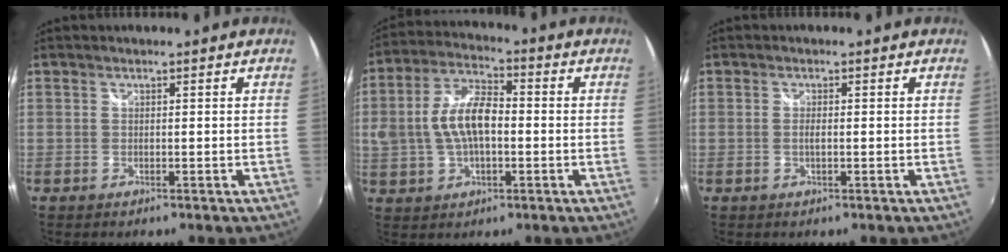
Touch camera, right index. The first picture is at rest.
{"total": 11.0, "force": [-0.6, 5.8, 9.3], "torque": [-0.188, 0.014, -0.009]}
{"total": 1.1, "force": [-0.2, 0.2, 1.1], "torque": [-0.023, 0.000, -0.005]}